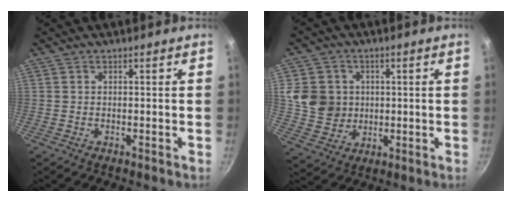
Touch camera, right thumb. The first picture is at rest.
{"total": 9.8, "force": [1.3, 9.1, 3.5], "torque": [-0.038, -0.008, 0.030]}